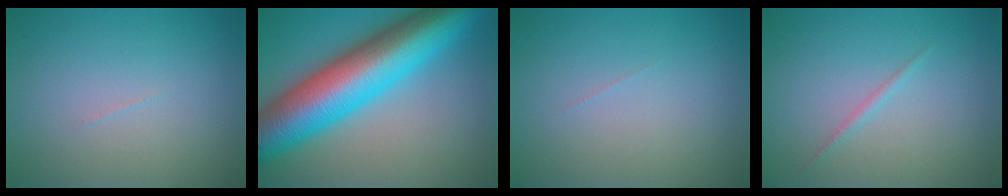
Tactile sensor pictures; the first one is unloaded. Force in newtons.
{"total": 14.3, "press": 14.3, "slide": 0.3}
{"total": 0.0}
{"total": 0.7, "press": 0.7, "slide": 0.1}